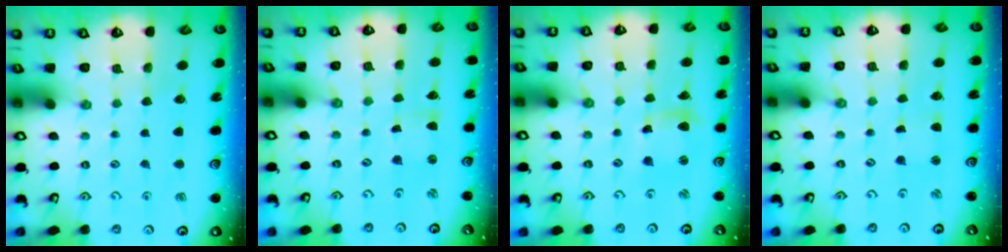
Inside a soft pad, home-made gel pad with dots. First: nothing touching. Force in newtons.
{"total": 0.0}
{"total": 3.7, "press": 3.7, "slide": 0.4}
{"total": 0.0}